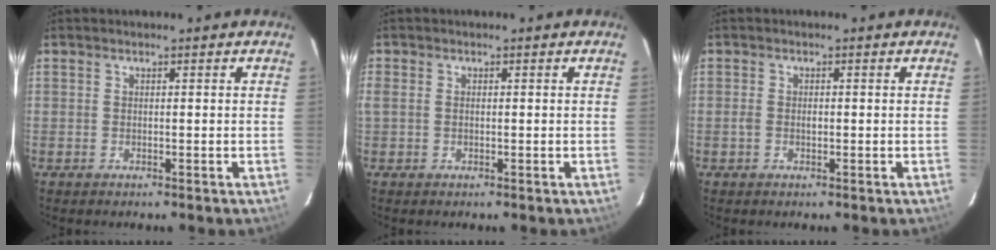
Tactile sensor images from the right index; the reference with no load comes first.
{"total": 1.8, "force": [0.0, 1.2, 1.4], "torque": [-0.027, -0.002, -0.001]}
{"total": 1.5, "force": [-0.3, 0.9, 1.1], "torque": [-0.021, 0.001, -0.007]}